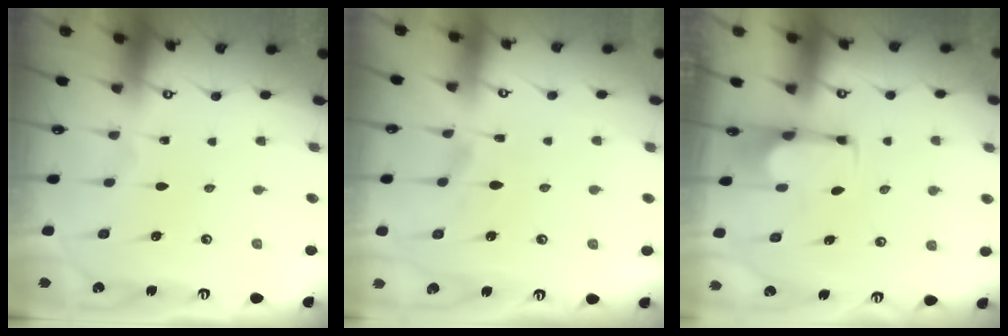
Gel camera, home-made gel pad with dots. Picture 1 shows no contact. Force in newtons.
{"total": 2.4, "press": 2.1, "slide": 1.1}
{"total": 2.8, "press": 2.6, "slide": 1.0}